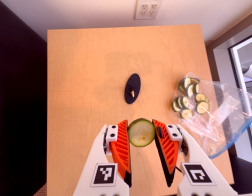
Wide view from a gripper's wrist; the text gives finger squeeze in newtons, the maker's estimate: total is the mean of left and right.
{"total": 9.5, "left": 9.4, "right": 9.5}